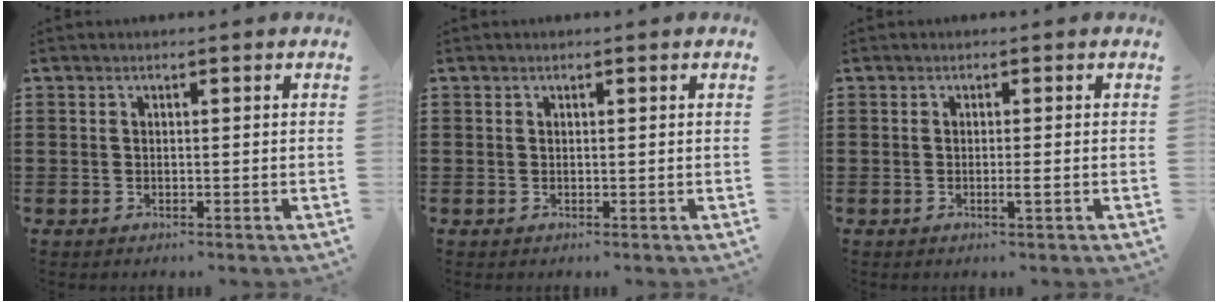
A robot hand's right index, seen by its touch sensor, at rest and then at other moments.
{"total": 0.0}
{"total": 1.3, "force": [-0.4, 0.0, 1.2], "torque": [-0.021, -0.003, -0.007]}